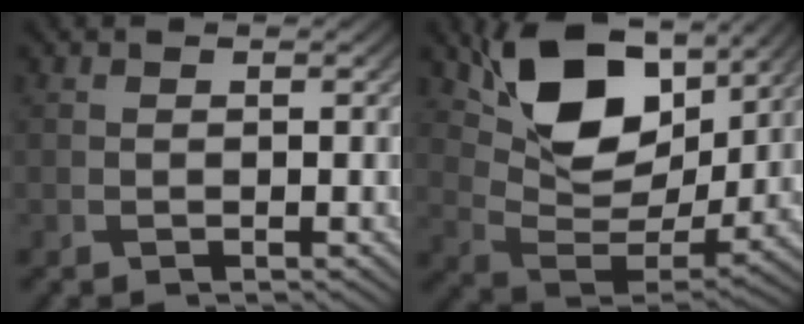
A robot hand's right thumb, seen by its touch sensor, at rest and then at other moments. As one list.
[{"total": 13.7, "force": [7.6, 7.6, 8.4], "torque": [-0.160, -0.002, 0.136]}]